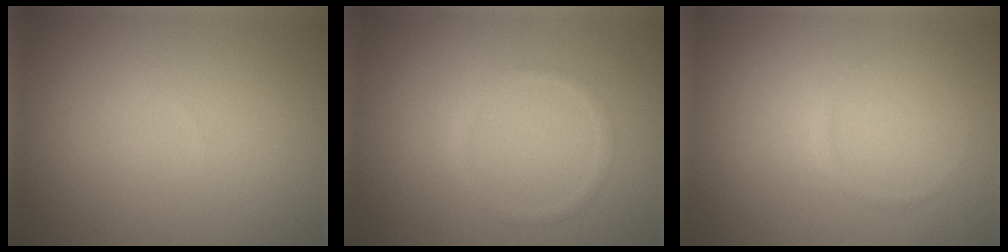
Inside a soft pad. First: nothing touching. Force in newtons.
{"total": 1.0, "press": 0.9, "slide": 0.0}
{"total": 1.2, "press": 1.2, "slide": 0.2}